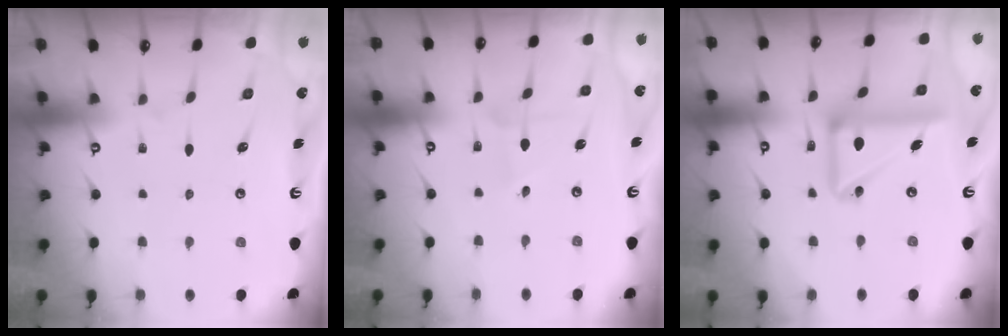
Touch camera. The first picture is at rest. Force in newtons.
{"total": 1.9, "press": 1.9, "slide": 0.1}
{"total": 14.8, "press": 14.6, "slide": 2.4}